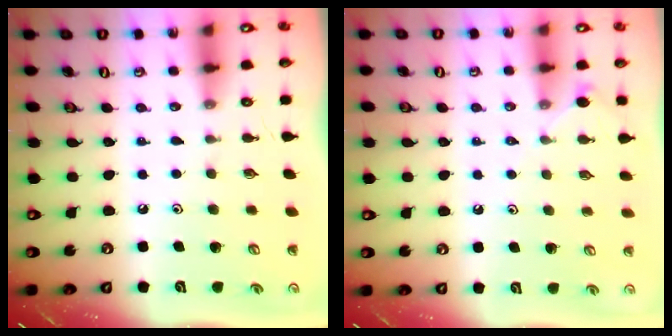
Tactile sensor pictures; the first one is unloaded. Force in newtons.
{"total": 3.8, "press": 3.7, "slide": 0.7}